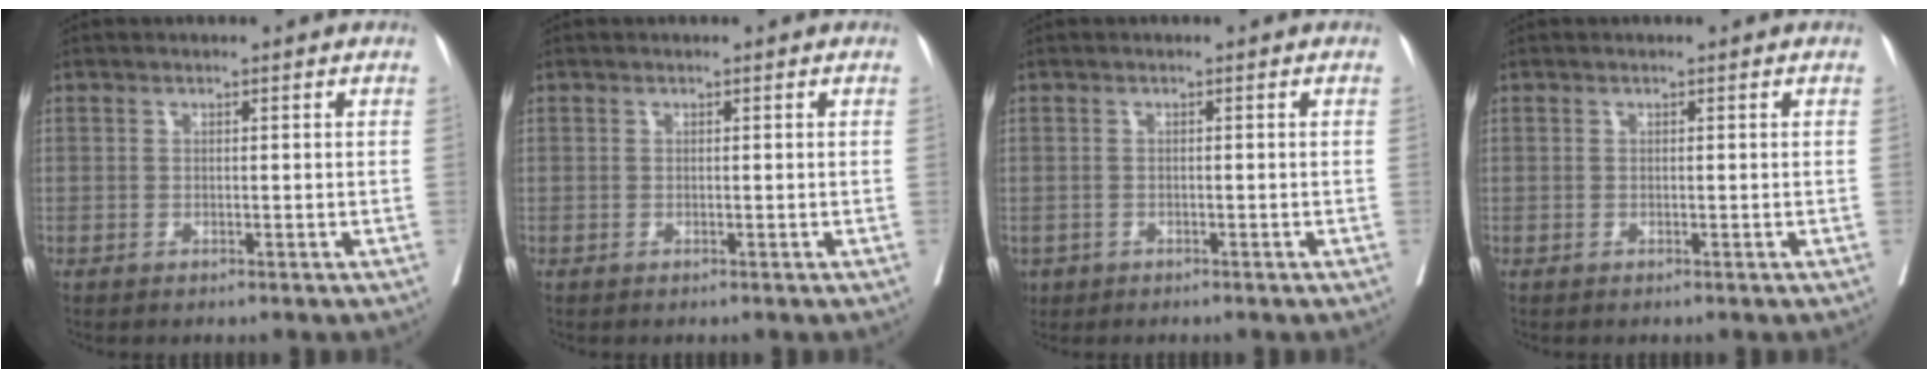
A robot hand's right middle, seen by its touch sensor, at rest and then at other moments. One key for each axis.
{"total": 0.0}
{"total": 1.9, "fx": -1.1, "fy": 1.5, "fz": 0.5, "tx": -0.013, "ty": 0.000, "tz": -0.013}
{"total": 0.0}